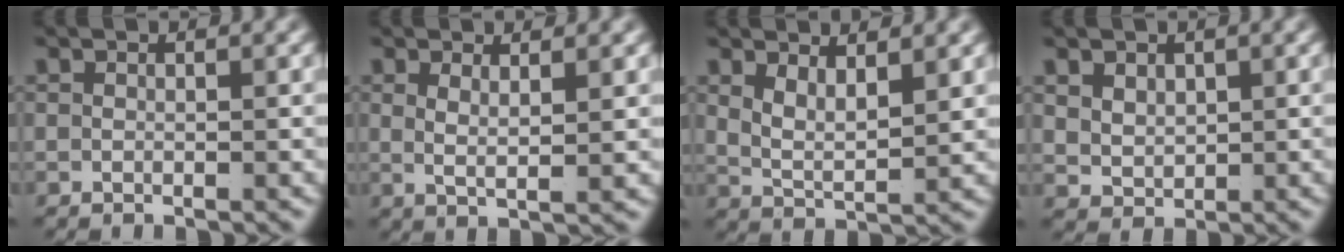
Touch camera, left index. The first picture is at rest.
{"total": 2.5, "force": [0.8, 0.3, 2.3], "torque": [-0.045, -0.013, 0.024]}
{"total": 4.0, "force": [1.6, 2.5, 2.7], "torque": [-0.058, -0.011, 0.026]}
{"total": 2.1, "force": [1.1, 1.5, 1.1], "torque": [-0.029, -0.016, 0.038]}